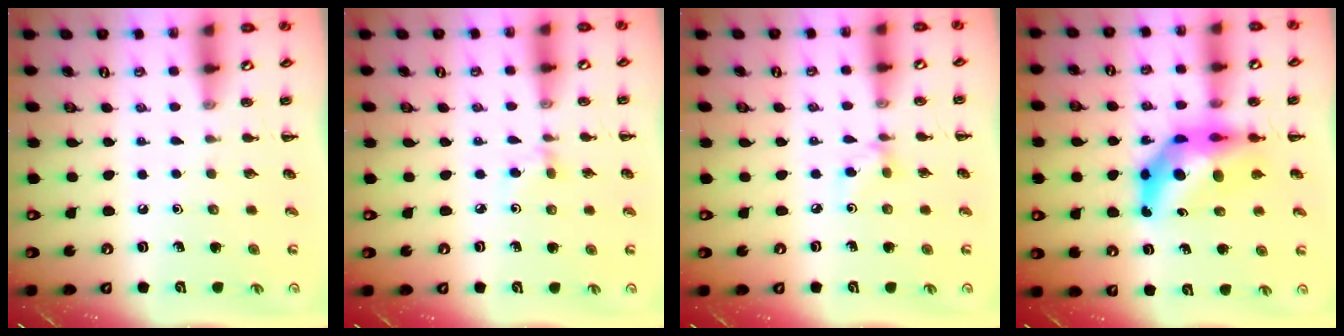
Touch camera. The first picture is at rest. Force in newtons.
{"total": 3.4, "press": 3.2, "slide": 1.2}
{"total": 3.4, "press": 3.2, "slide": 1.1}
{"total": 11.3, "press": 10.7, "slide": 3.5}